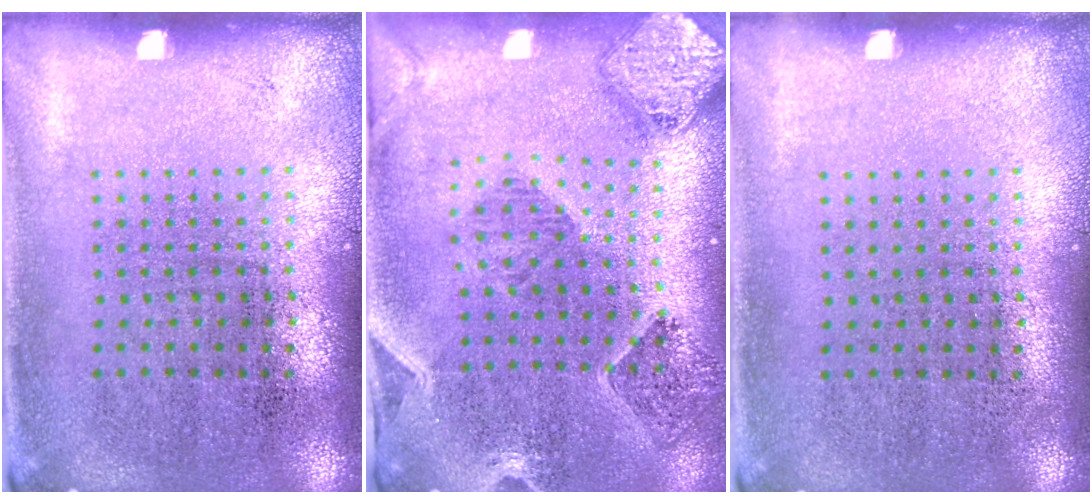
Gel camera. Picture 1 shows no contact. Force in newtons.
{"total": 1.5, "press": 1.4, "slide": 0.3}
{"total": 0.0}